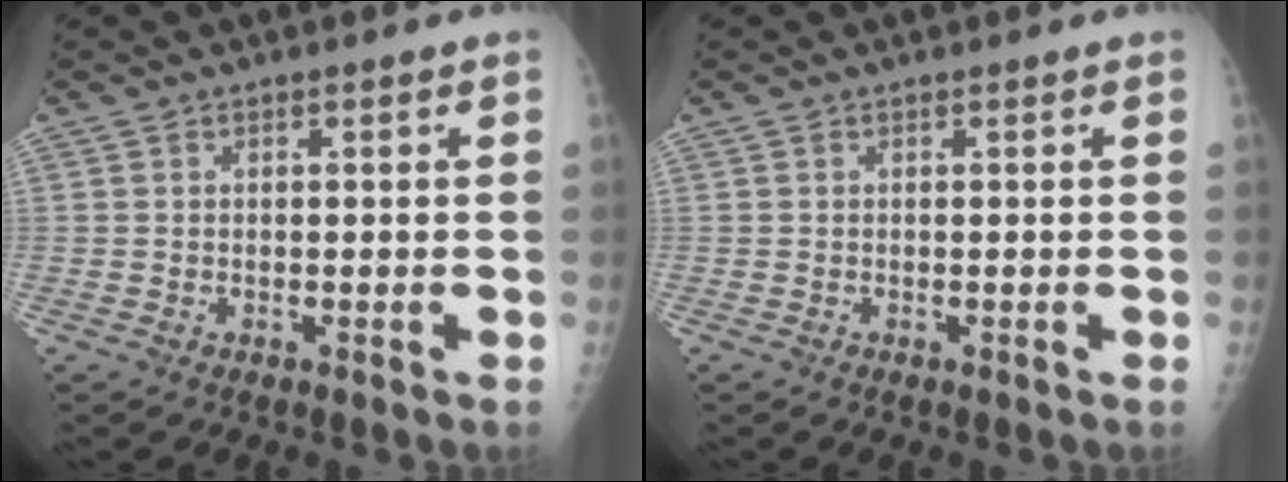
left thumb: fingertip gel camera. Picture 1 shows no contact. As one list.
[{"total": 0.0}]